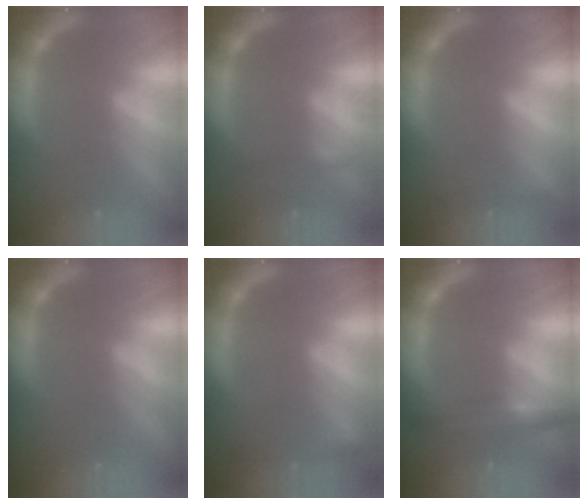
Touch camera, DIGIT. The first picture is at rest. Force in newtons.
{"total": 1.4}
{"total": 1.4}
{"total": 0.0}
{"total": 2.4}
{"total": 4.5}